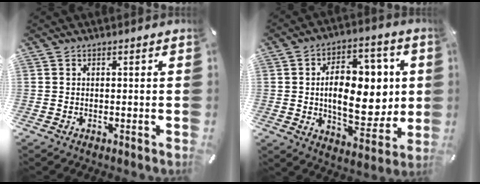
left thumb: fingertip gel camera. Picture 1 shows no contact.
{"total": 18.2, "force": [1.8, 11.0, 14.4], "torque": [-0.206, -0.003, 0.031]}